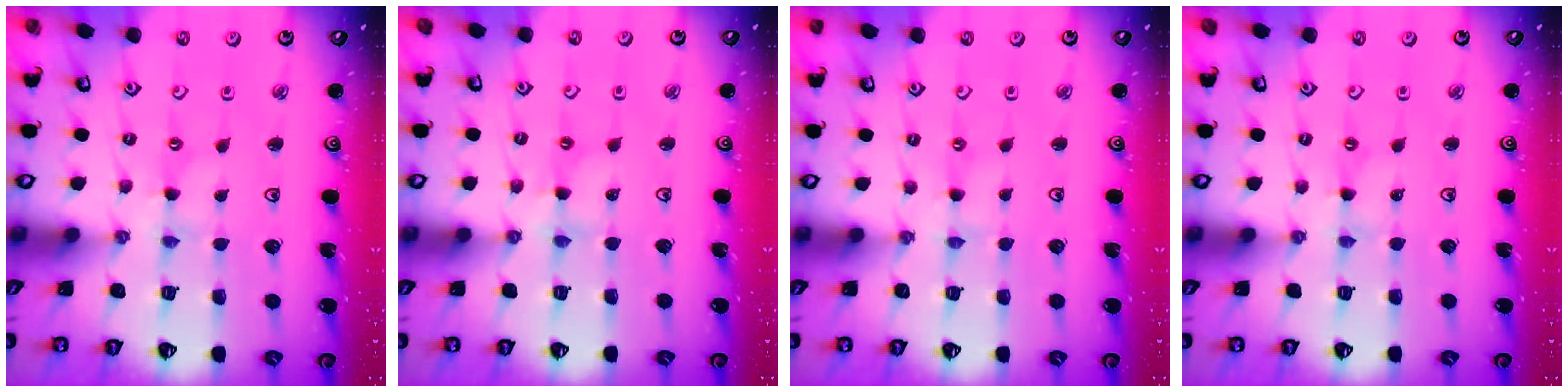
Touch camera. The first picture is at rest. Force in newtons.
{"total": 3.0, "press": 3.0, "slide": 0.3}
{"total": 0.0}
{"total": 0.0}